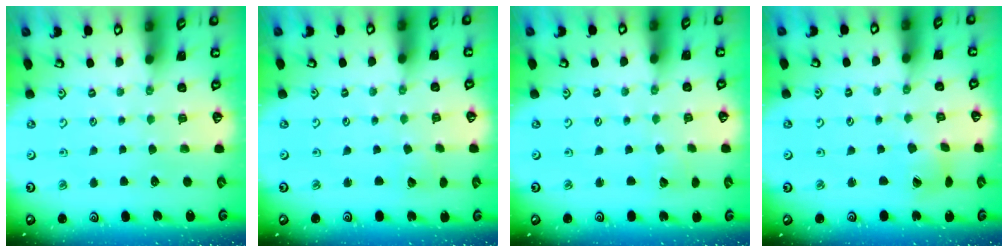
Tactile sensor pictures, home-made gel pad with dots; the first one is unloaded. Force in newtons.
{"total": 2.7, "press": 2.7, "slide": 0.3}
{"total": 2.7, "press": 2.7, "slide": 0.3}
{"total": 2.4, "press": 2.4, "slide": 0.3}